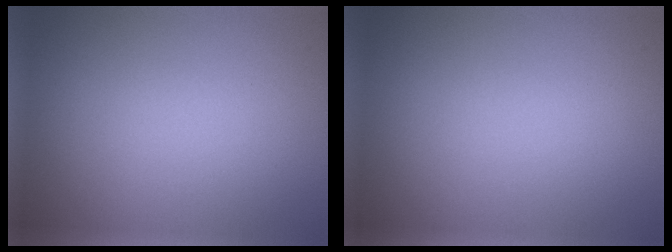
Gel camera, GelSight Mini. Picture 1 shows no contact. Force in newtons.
{"total": 0.0}